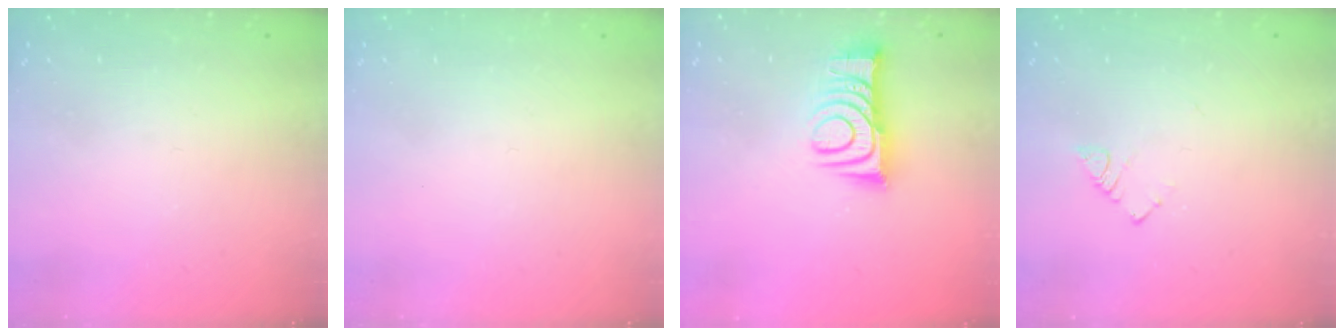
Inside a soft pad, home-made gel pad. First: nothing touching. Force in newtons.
{"total": 1.6, "press": 1.6, "slide": 0.1}
{"total": 10.5, "press": 10.5, "slide": 0.3}
{"total": 2.7, "press": 2.7, "slide": 0.4}